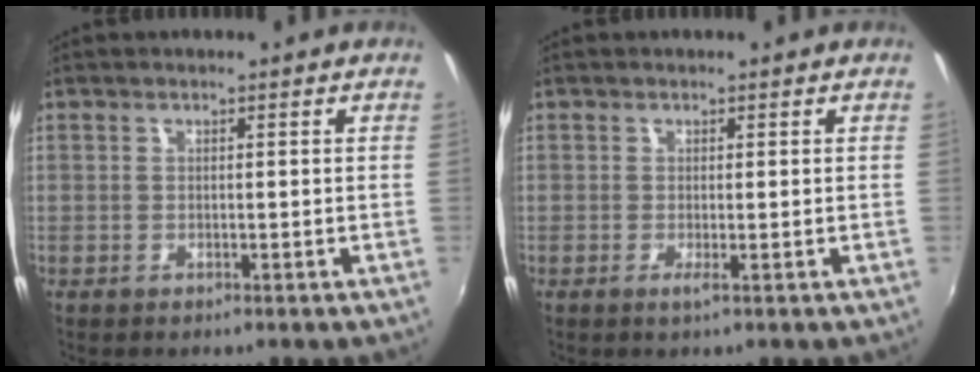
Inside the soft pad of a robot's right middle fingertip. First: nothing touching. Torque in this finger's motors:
{"motor_torque": [0.91, -0.77, 0.17, 0.03]}